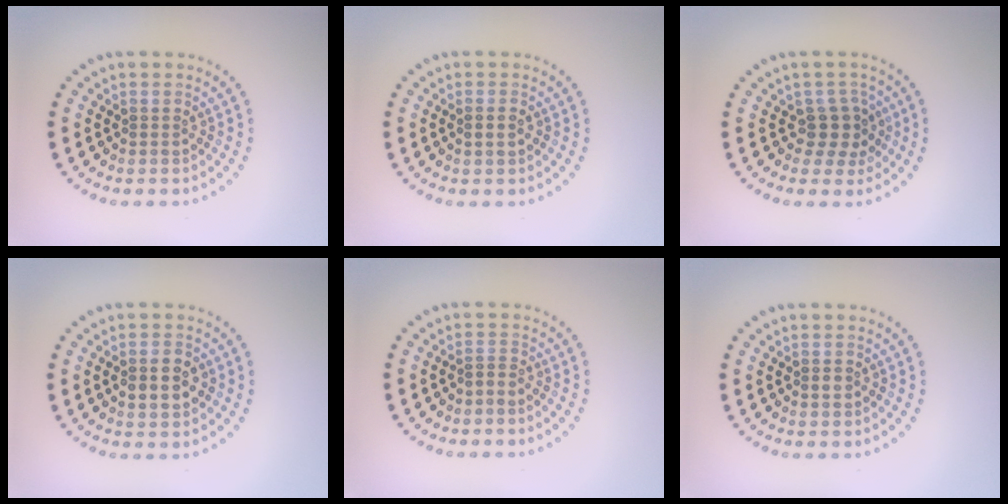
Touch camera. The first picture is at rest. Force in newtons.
{"total": 1.2, "press": 1.1, "slide": 0.3}
{"total": 2.7, "press": 2.1, "slide": 1.6}
{"total": 2.9, "press": 2.9, "slide": 0.0}
{"total": 0.6, "press": 0.3, "slide": 0.5}
{"total": 0.7, "press": 0.6, "slide": 0.2}